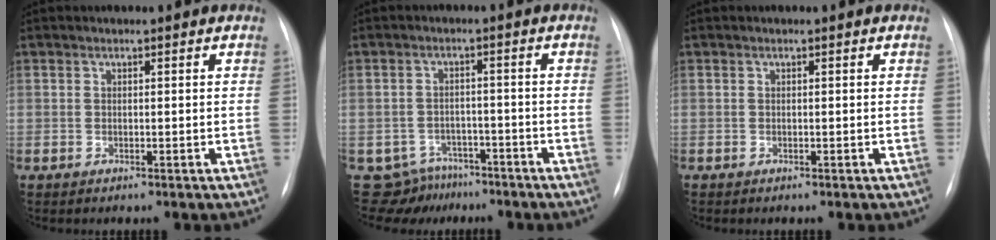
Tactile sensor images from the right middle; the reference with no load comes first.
{"total": 7.2, "force": [-5.9, 4.2, -0.7], "torque": [0.011, 0.026, -0.082]}
{"total": 0.0}